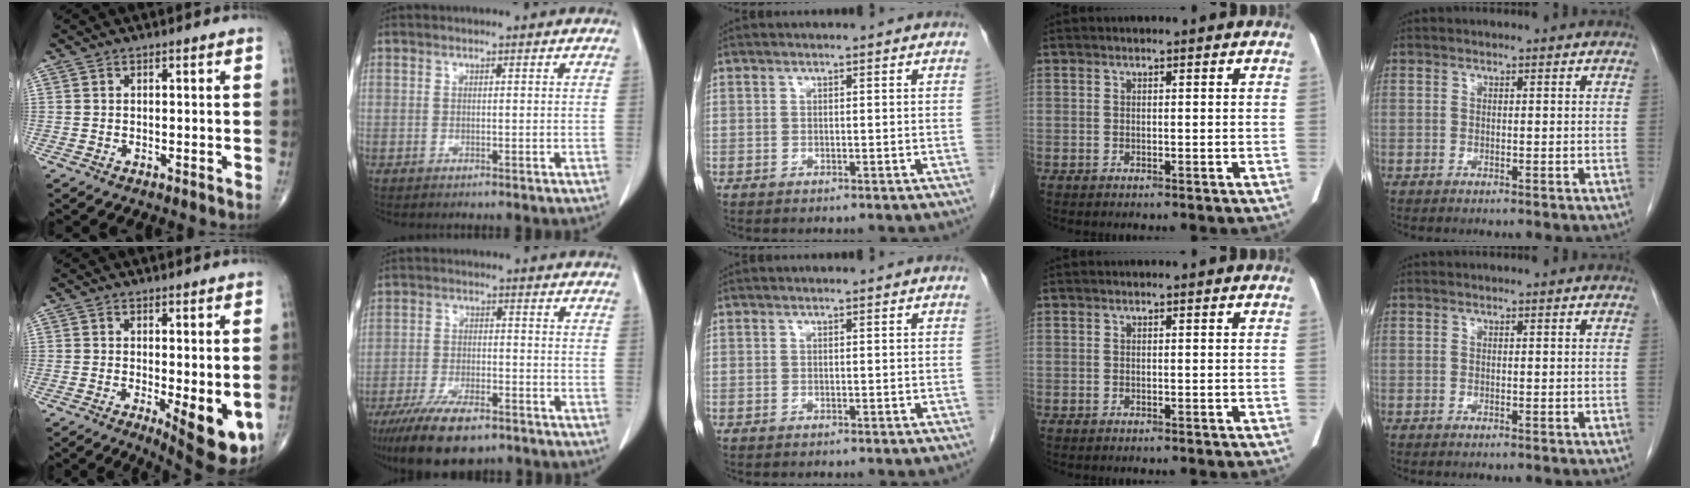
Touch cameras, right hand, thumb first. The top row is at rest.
{"thumb": {"total": 9.4, "force": [-2.1, 2.9, 8.7], "torque": [-0.108, -0.022, -0.022]}, "index": {"total": 10.9, "force": [-7.7, 3.6, 6.8], "torque": [-0.118, -0.015, -0.130]}}